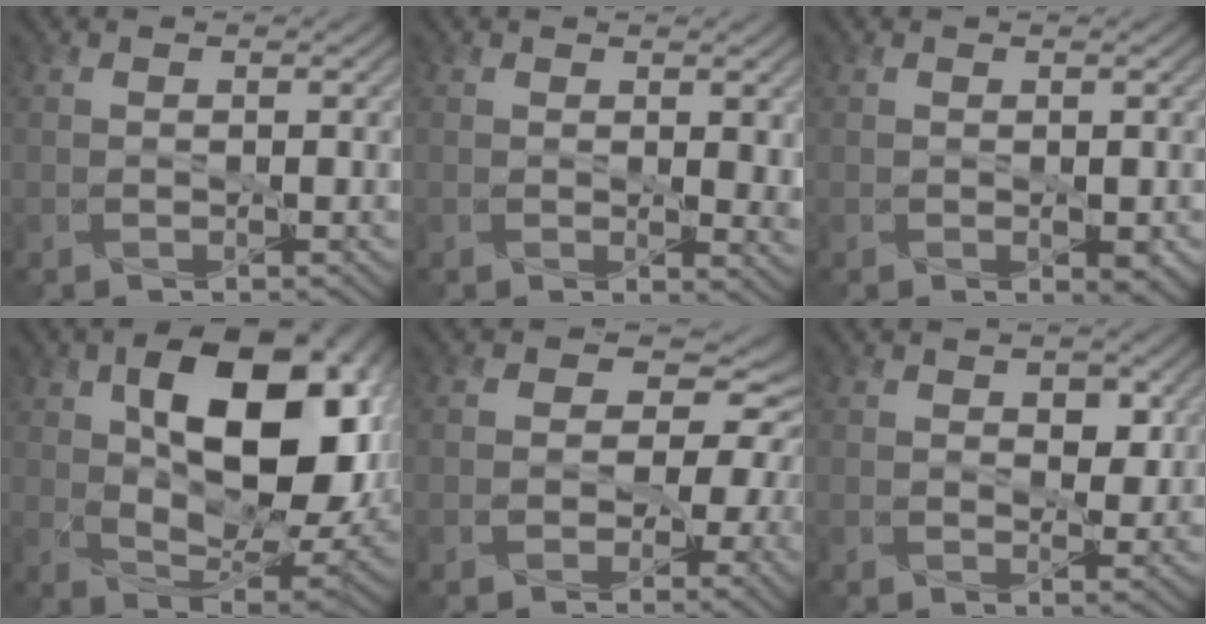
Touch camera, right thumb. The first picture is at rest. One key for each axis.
{"total": 2.5, "fx": 0.9, "fy": 1.0, "fz": 2.2, "tx": -0.030, "ty": -0.006, "tz": 0.017}
{"total": 1.1, "fx": -0.2, "fy": 0.6, "fz": 0.9, "tx": -0.014, "ty": -0.007, "tz": 0.001}
{"total": 16.0, "fx": 4.0, "fy": 8.7, "fz": 12.8, "tx": -0.195, "ty": 0.000, "tz": 0.071}
{"total": 8.2, "fx": -0.1, "fy": 6.6, "fz": 4.8, "tx": -0.048, "ty": 0.007, "tz": -0.019}
{"total": 3.0, "fx": 1.2, "fy": 1.8, "fz": 2.2, "tx": -0.036, "ty": -0.006, "tz": 0.021}